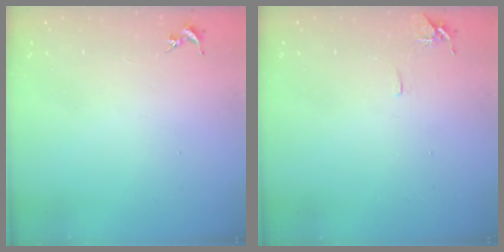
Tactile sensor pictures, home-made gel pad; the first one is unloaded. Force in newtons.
{"total": 6.5, "press": 6.4, "slide": 0.7}